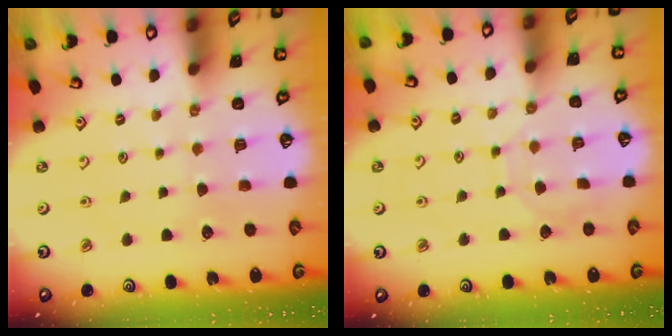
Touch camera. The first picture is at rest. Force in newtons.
{"total": 4.6, "press": 4.6, "slide": 0.5}